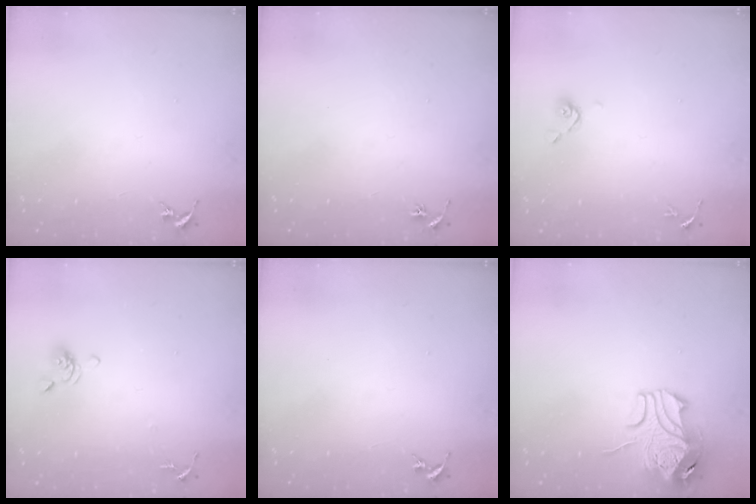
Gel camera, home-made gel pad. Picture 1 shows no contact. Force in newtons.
{"total": 3.0, "press": 3.0, "slide": 0.3}
{"total": 5.9, "press": 5.4, "slide": 2.4}
{"total": 6.9, "press": 6.7, "slide": 1.6}
{"total": 0.0}
{"total": 10.5, "press": 10.4, "slide": 1.5}